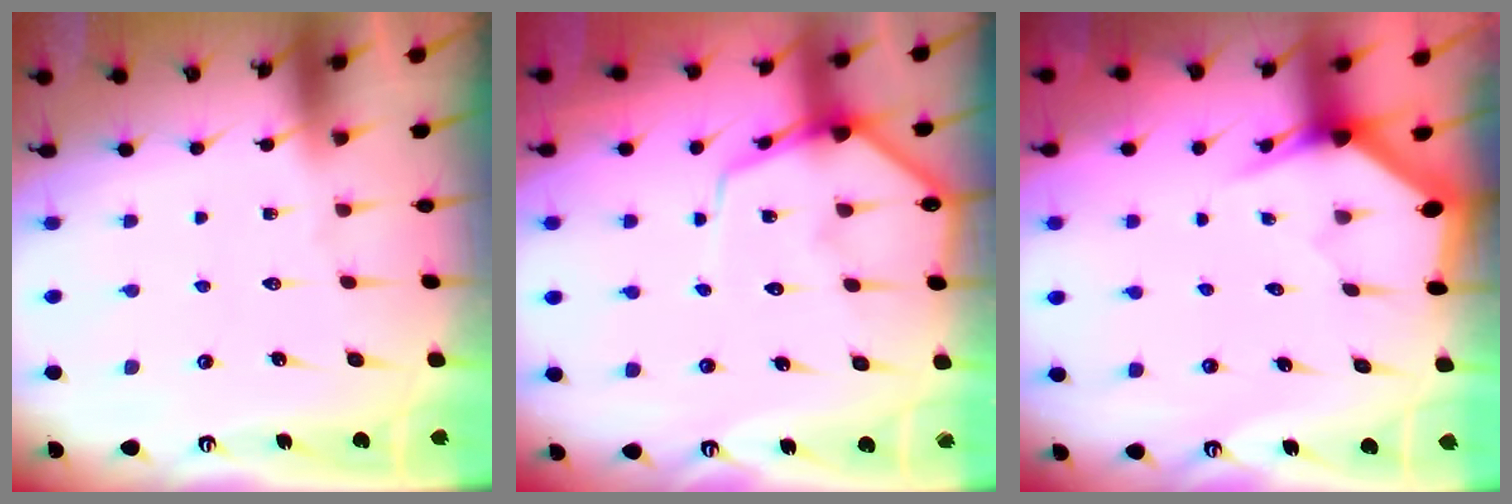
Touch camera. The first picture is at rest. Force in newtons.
{"total": 8.7, "press": 8.7, "slide": 0.9}
{"total": 3.0, "press": 3.0, "slide": 0.1}